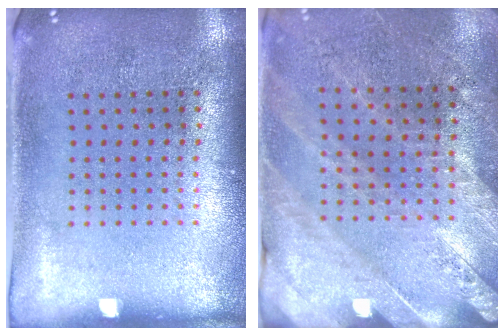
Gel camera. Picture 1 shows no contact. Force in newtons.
{"total": 2.4, "press": 2.4, "slide": 0.6}